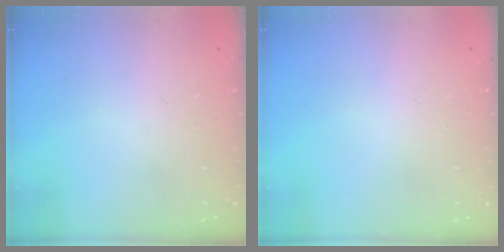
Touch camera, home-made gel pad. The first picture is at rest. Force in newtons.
{"total": 0.0}